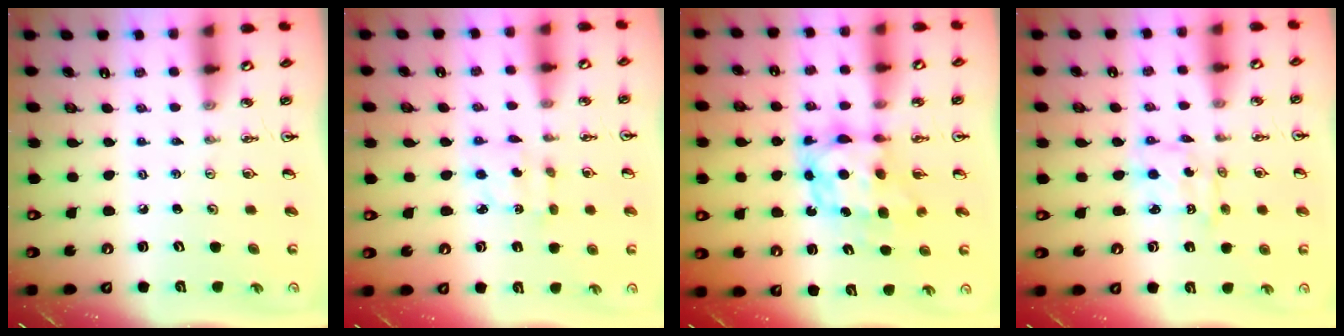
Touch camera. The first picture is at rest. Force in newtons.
{"total": 2.5, "press": 2.5, "slide": 0.2}
{"total": 7.4, "press": 7.3, "slide": 0.8}
{"total": 2.4, "press": 2.4, "slide": 0.1}